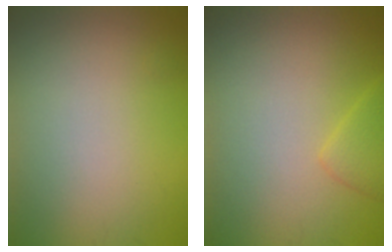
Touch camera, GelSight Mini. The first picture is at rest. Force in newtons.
{"total": 2.0, "press": 2.0, "slide": 0.1}